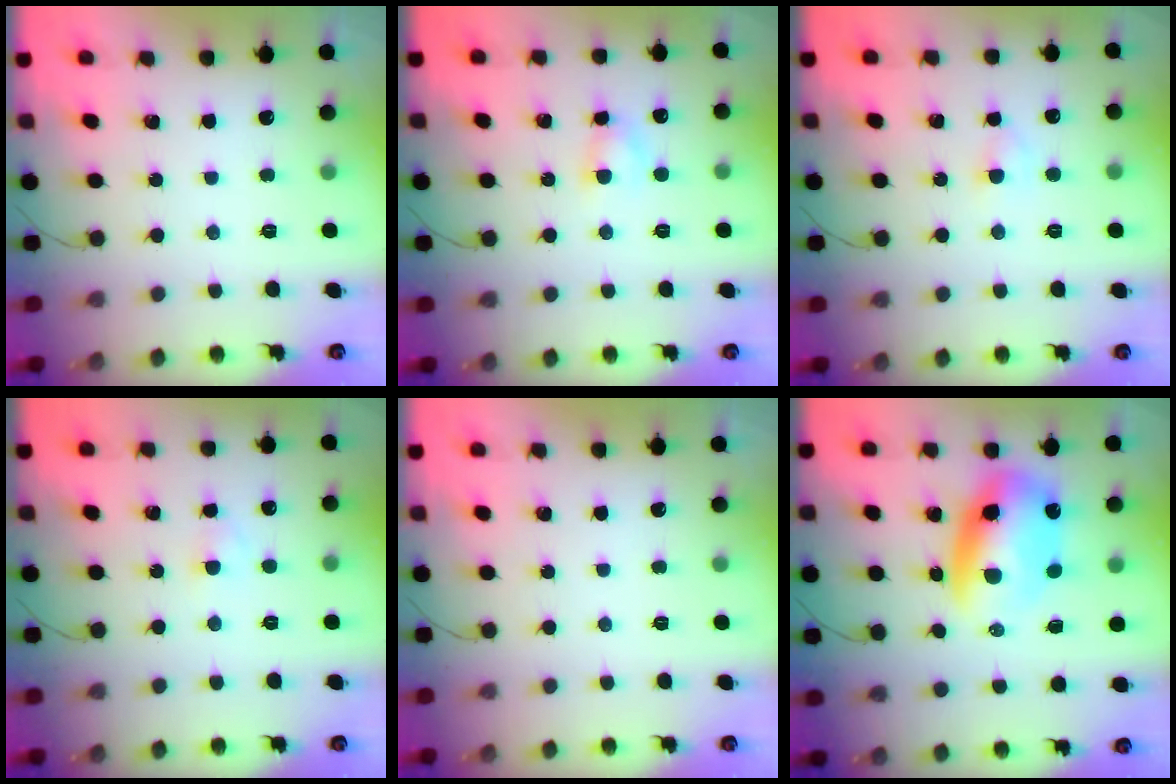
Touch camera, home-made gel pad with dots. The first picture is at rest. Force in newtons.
{"total": 3.2, "press": 3.1, "slide": 0.8}
{"total": 2.7, "press": 2.6, "slide": 1.0}
{"total": 1.8, "press": 1.6, "slide": 0.9}
{"total": 0.0}
{"total": 11.5, "press": 11.2, "slide": 2.7}